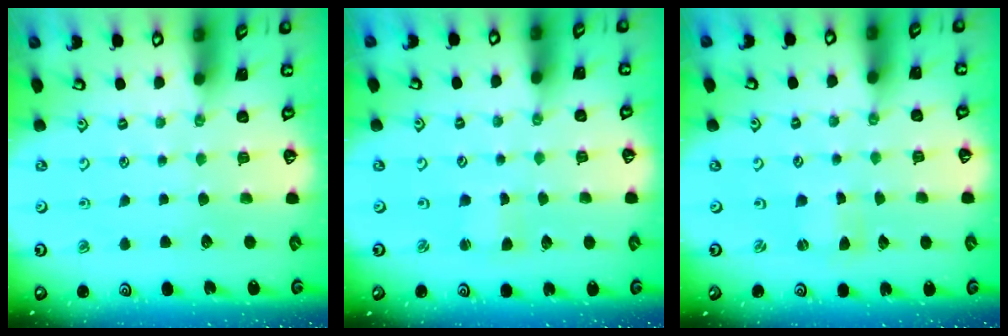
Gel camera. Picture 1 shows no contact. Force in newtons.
{"total": 1.6, "press": 1.6, "slide": 0.3}
{"total": 0.0}